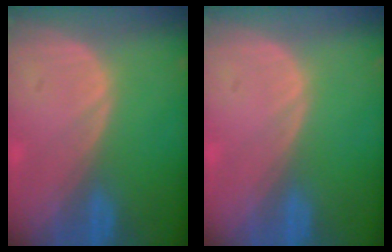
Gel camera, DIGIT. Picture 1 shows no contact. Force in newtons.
{"total": 0.0}